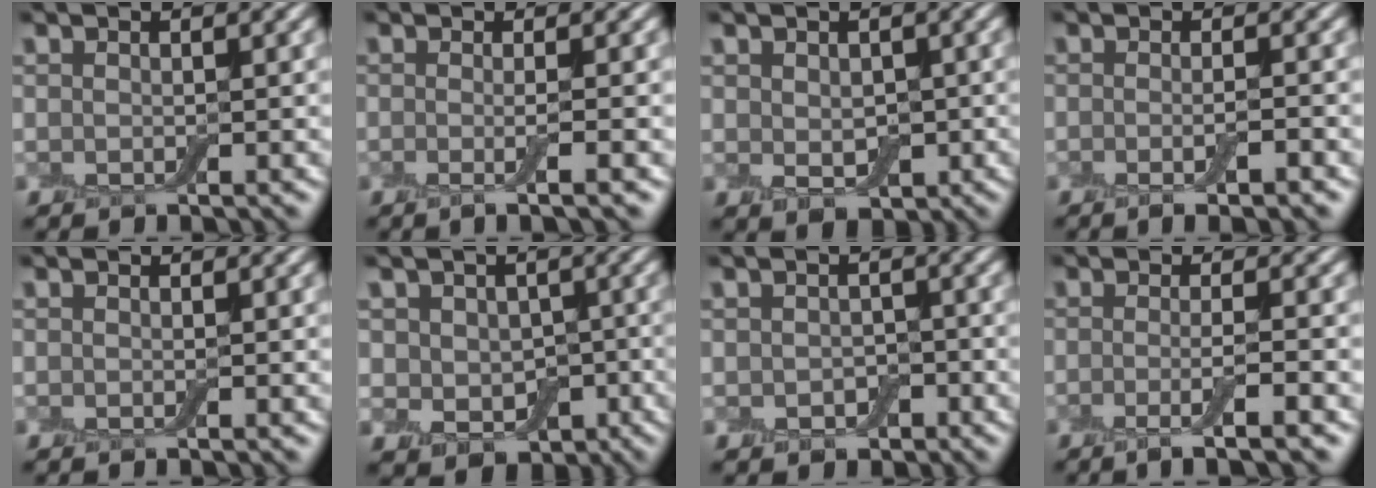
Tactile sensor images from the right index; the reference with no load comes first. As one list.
[{"total": 2.5, "force": [-0.4, 0.6, 2.4], "torque": [-0.029, -0.006, -0.014]}, {"total": 2.6, "force": [-0.1, 1.8, 1.9], "torque": [-0.027, -0.006, 0.005]}, {"total": 3.1, "force": [-1.0, 0.7, 2.9], "torque": [-0.036, -0.004, -0.018]}, {"total": 0.0}, {"total": 5.3, "force": [-0.5, 4.5, 2.8], "torque": [-0.035, -0.011, -0.002]}, {"total": 1.9, "force": [-0.7, 1.5, 0.9], "torque": [-0.013, -0.006, -0.014]}, {"total": 3.5, "force": [-1.3, 0.6, 3.2], "torque": [-0.049, -0.005, -0.031]}]